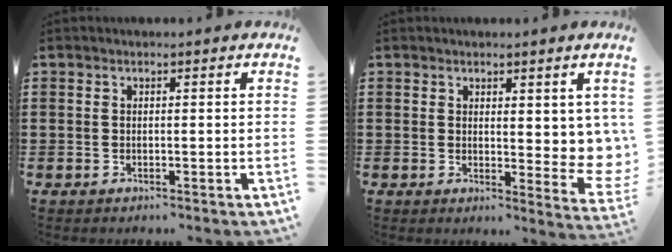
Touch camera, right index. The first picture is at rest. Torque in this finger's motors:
{"motor_torque": [0.32, 0.26, 0.39, 0.03]}